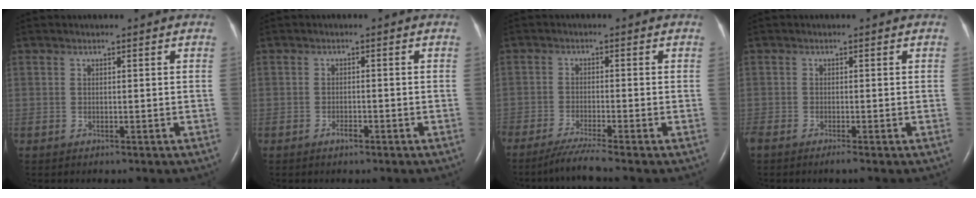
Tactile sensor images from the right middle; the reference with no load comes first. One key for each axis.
{"total": 1.2, "fx": -0.9, "fy": 0.4, "fz": 0.7, "tx": -0.015, "ty": 0.000, "tz": -0.013}
{"total": 5.4, "fx": -4.6, "fy": -1.4, "fz": 2.3, "tx": -0.050, "ty": -0.025, "tz": -0.088}
{"total": 1.8, "fx": -1.5, "fy": 0.0, "fz": 1.1, "tx": -0.026, "ty": -0.007, "tz": -0.028}